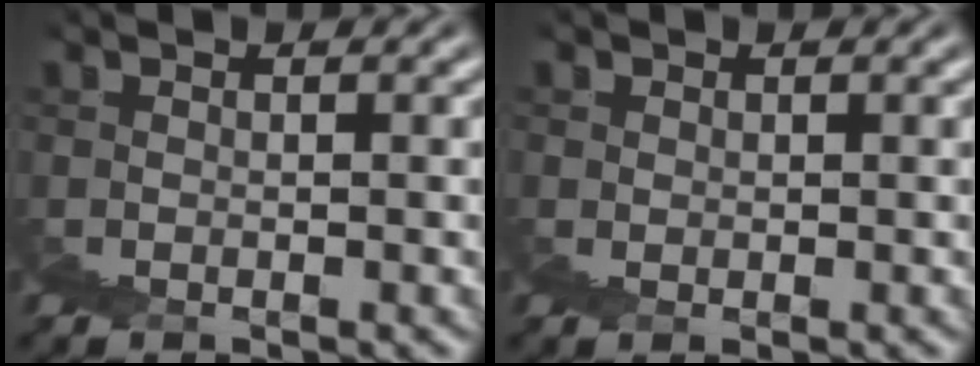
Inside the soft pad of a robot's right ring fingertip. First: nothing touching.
{"total": 1.1, "force": [0.8, -0.1, -0.7], "torque": [0.026, 0.004, 0.012]}